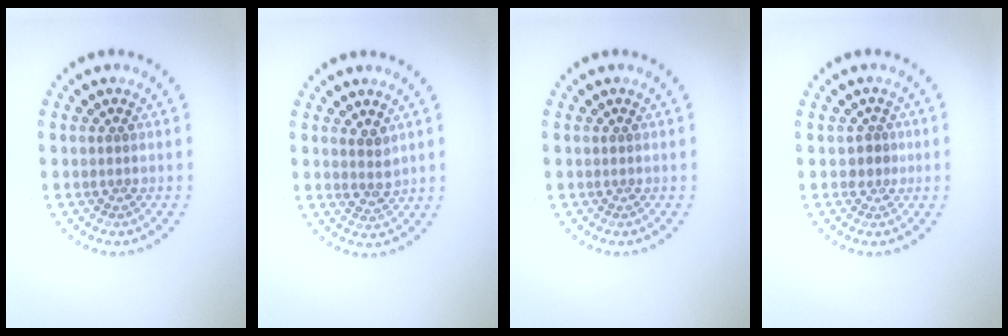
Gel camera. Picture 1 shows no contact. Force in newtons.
{"total": 1.5, "press": 1.3, "slide": 0.7}
{"total": 0.0}
{"total": 1.0, "press": 0.8, "slide": 0.7}